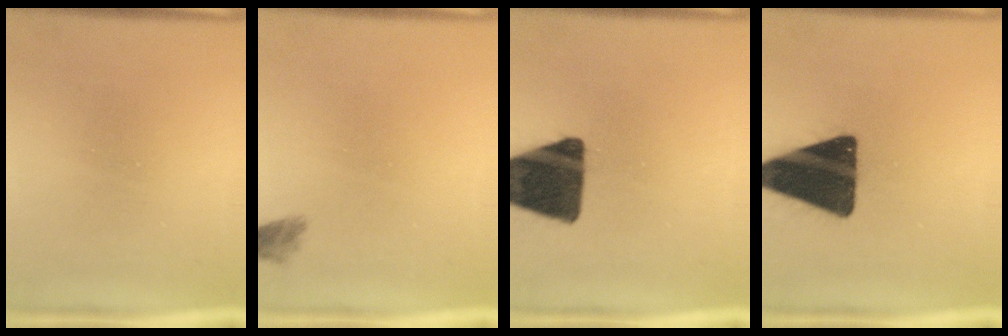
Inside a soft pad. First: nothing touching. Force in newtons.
{"total": 1.6}
{"total": 16.1}
{"total": 18.9}